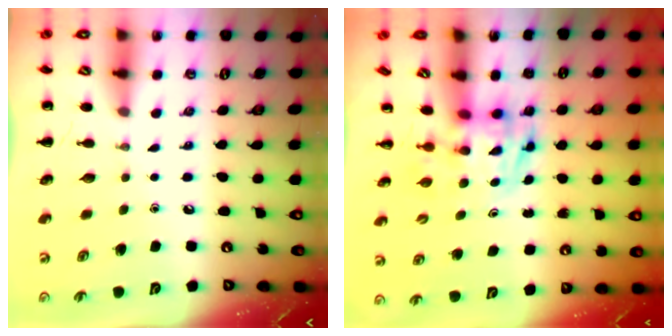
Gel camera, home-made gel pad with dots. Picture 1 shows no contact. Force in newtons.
{"total": 2.8, "press": 2.8, "slide": 0.5}